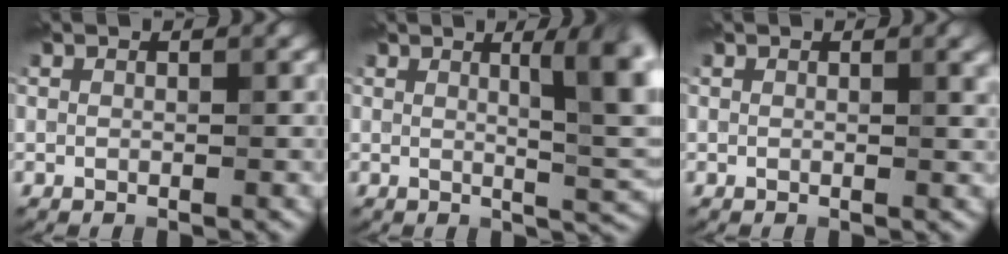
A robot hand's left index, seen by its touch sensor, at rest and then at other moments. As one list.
[{"total": 6.2, "force": [1.8, 1.5, 5.8], "torque": [-0.078, -0.001, 0.031]}, {"total": 1.7, "force": [0.9, 0.4, 1.4], "torque": [-0.021, 0.000, 0.016]}]